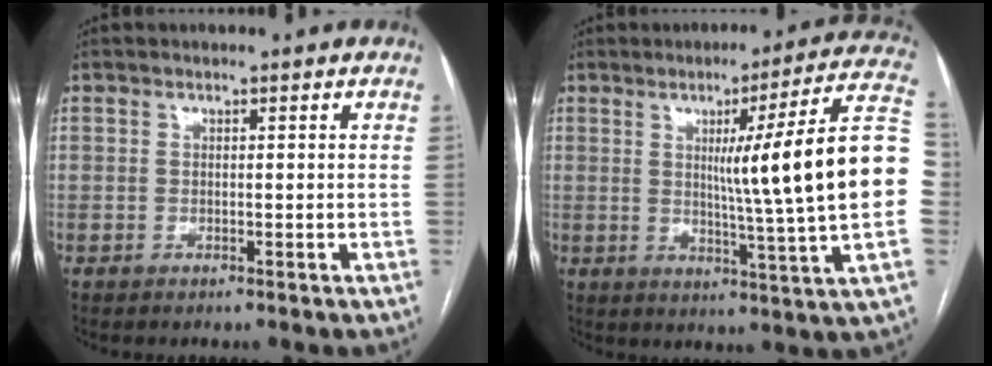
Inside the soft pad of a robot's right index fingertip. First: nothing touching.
{"total": 19.9, "force": [1.2, -2.1, 19.7], "torque": [-0.232, 0.007, 0.005]}